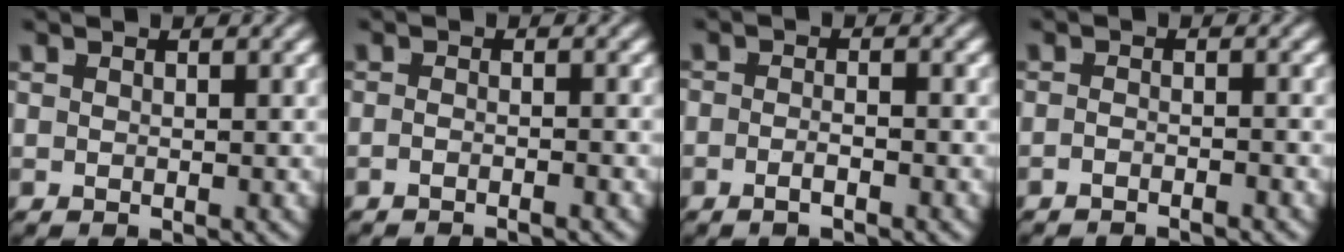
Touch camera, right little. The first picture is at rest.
{"total": 1.7, "force": [-1.4, -0.8, 0.3], "torque": [0.002, 0.000, -0.027]}
{"total": 1.9, "force": [-1.6, 0.2, 0.9], "torque": [-0.018, -0.003, -0.030]}
{"total": 2.0, "force": [-1.9, -0.6, 0.1], "torque": [0.005, -0.004, -0.033]}